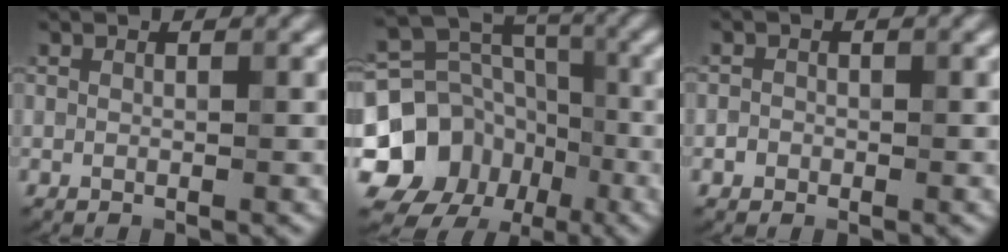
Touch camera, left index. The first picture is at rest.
{"total": 11.1, "force": [-4.5, 9.5, 3.6], "torque": [-0.086, 0.015, -0.095]}
{"total": 0.9, "force": [-0.4, 0.8, 0.1], "torque": [0.005, -0.001, -0.009]}